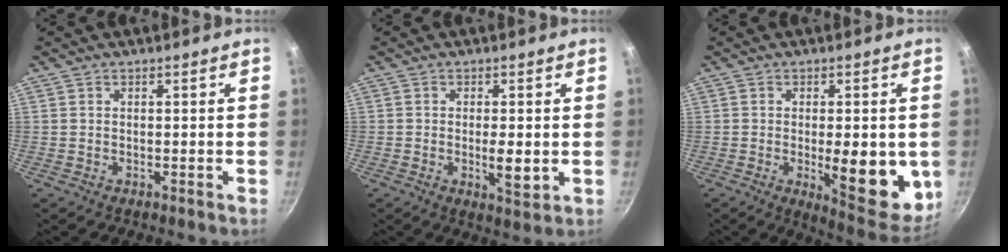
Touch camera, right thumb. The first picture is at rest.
{"total": 4.3, "force": [-0.4, 1.4, 4.1], "torque": [-0.072, -0.008, -0.005]}
{"total": 14.5, "force": [-1.8, 5.4, 13.4], "torque": [-0.146, -0.019, -0.015]}